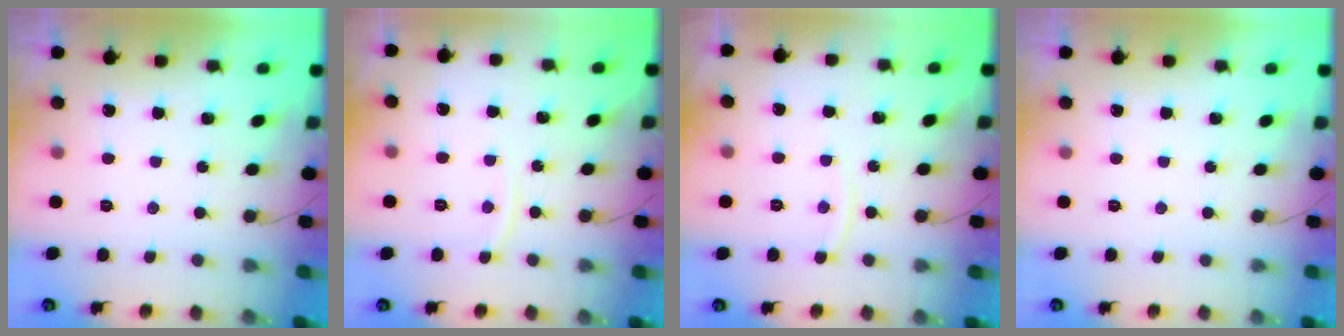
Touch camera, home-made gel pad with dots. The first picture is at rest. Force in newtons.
{"total": 5.0, "press": 5.0, "slide": 0.5}
{"total": 4.5, "press": 4.4, "slide": 0.6}
{"total": 0.0}